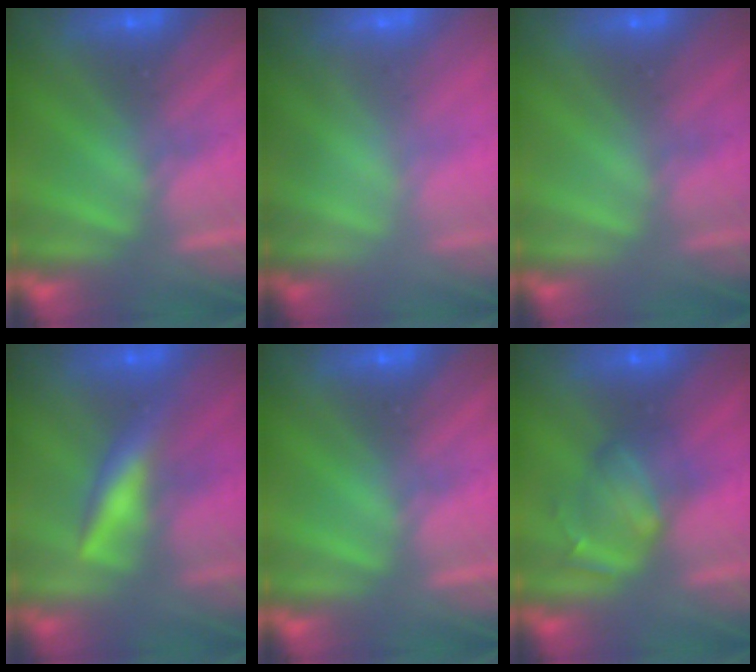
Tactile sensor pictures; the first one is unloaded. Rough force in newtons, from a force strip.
{"total": 1.1}
{"total": 3.7}
{"total": 2.4}
{"total": 0.0}
{"total": 2.4}